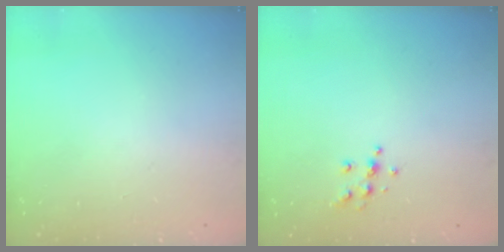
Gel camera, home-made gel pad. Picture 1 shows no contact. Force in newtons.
{"total": 6.2, "press": 6.2, "slide": 0.6}